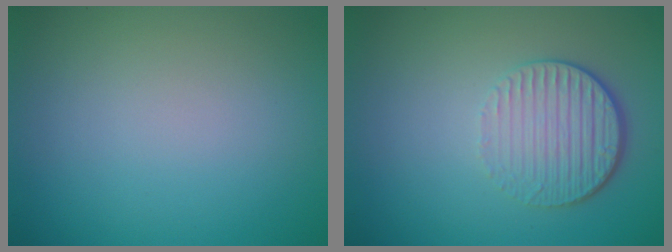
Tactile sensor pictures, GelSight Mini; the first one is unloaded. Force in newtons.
{"total": 4.4, "press": 3.0, "slide": 3.2}